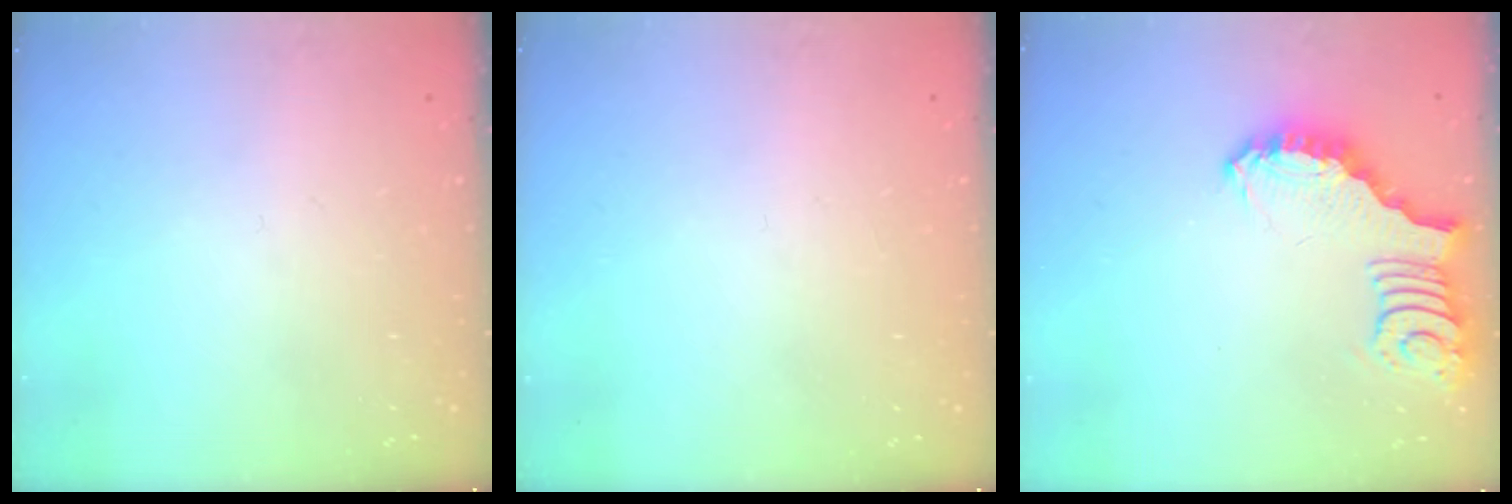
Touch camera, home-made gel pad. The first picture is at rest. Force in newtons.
{"total": 0.0}
{"total": 3.2, "press": 3.1, "slide": 0.6}